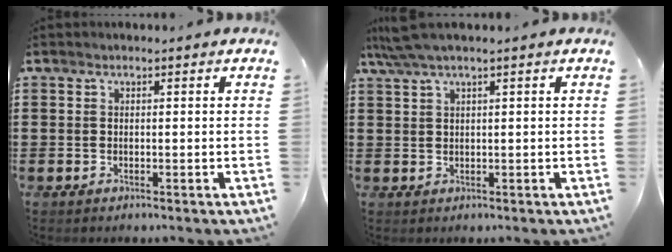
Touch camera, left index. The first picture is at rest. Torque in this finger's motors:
{"motor_torque": [0.62, -1.30, 0.56, 0.17]}